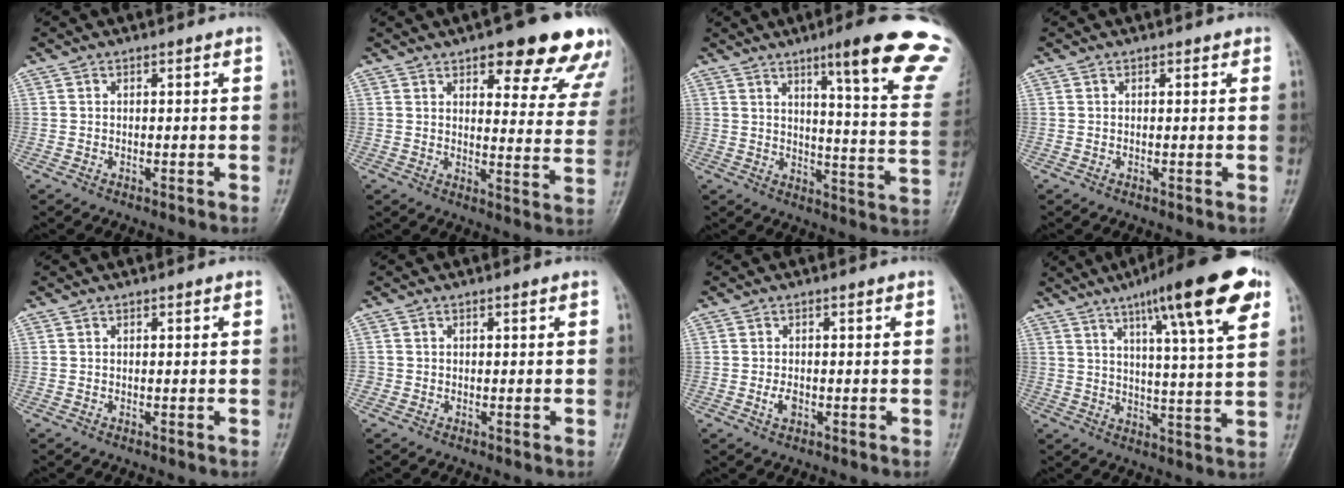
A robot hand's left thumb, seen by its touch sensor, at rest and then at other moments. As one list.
[{"total": 19.5, "force": [13.0, 6.4, 13.0], "torque": [-0.108, -0.050, 0.148]}, {"total": 21.8, "force": [14.0, 2.5, 16.5], "torque": [-0.191, -0.071, 0.175]}, {"total": 0.7, "force": [0.5, 0.3, 0.3], "torque": [-0.005, -0.002, 0.002]}, {"total": 0.0}, {"total": 0.6, "force": [-0.2, 0.6, 0.0], "torque": [0.002, 0.004, -0.007]}, {"total": 2.0, "force": [-0.5, 1.1, 1.5], "torque": [-0.027, 0.000, -0.009]}, {"total": 18.6, "force": [9.8, 3.0, 15.5], "torque": [-0.210, -0.023, 0.139]}]